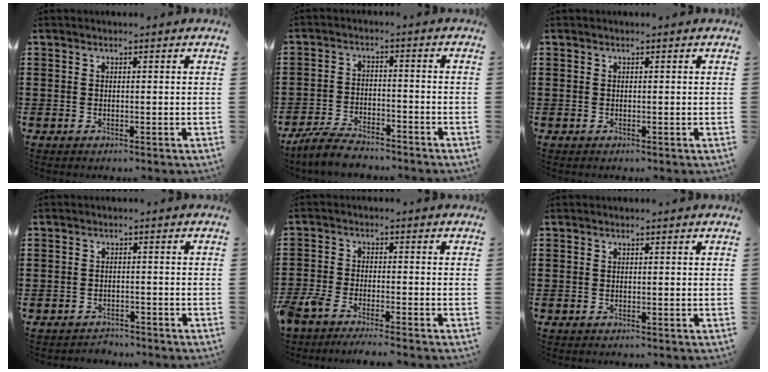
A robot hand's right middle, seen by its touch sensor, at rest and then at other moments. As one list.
[{"total": 5.3, "force": [-4.9, 1.1, 1.7], "torque": [-0.042, 0.002, -0.098]}, {"total": 0.0}, {"total": 1.9, "force": [-1.8, 0.5, -0.3], "torque": [-0.002, 0.002, -0.042]}, {"total": 4.1, "force": [-3.7, 0.5, 1.5], "torque": [-0.055, -0.011, -0.083]}, {"total": 0.0}]